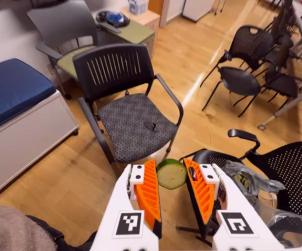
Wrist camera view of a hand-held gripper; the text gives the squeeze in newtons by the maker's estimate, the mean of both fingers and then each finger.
{"total": 8.9, "left": 8.6, "right": 9.2}